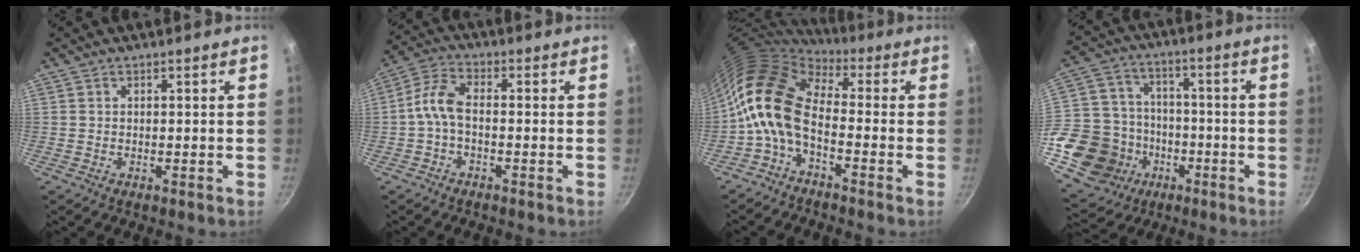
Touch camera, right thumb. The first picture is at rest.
{"total": 5.9, "force": [-1.5, 3.0, 4.8], "torque": [-0.107, 0.030, -0.040]}
{"total": 11.2, "force": [-1.7, 6.3, 9.1], "torque": [-0.163, 0.028, -0.049]}
{"total": 22.7, "force": [-7.6, 18.9, 10.0], "torque": [-0.203, 0.047, -0.112]}